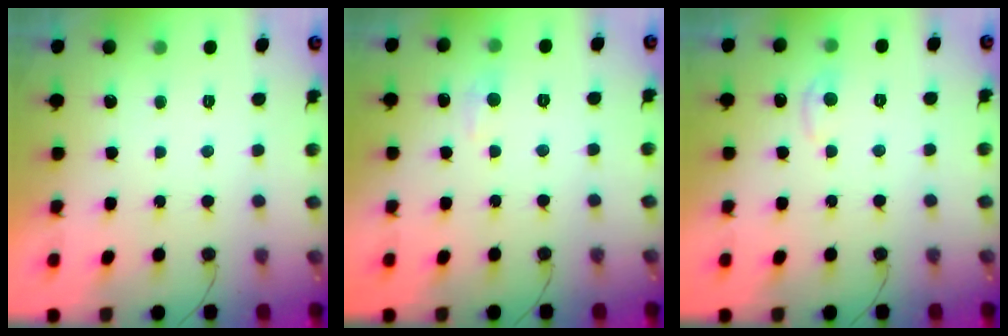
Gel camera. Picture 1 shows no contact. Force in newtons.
{"total": 5.7, "press": 5.6, "slide": 0.9}
{"total": 5.9, "press": 5.9, "slide": 0.8}